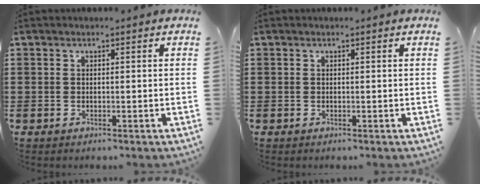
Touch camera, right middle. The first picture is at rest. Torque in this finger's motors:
{"motor_torque": [0.00, 0.00, 0.00, -0.01]}